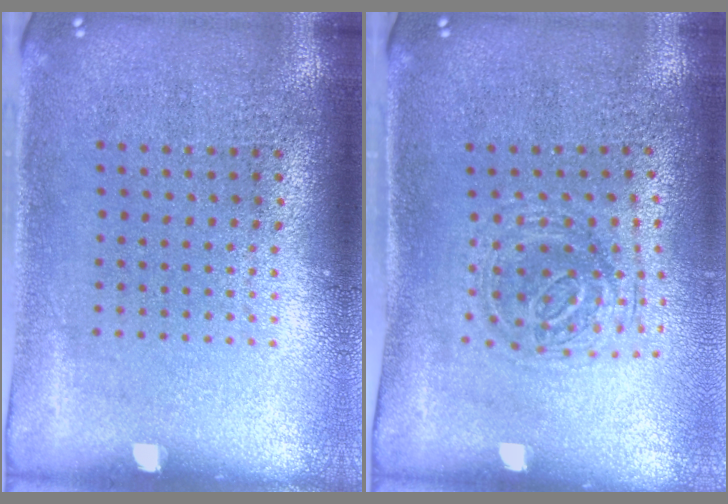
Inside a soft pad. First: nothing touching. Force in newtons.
{"total": 1.1, "press": 1.0, "slide": 0.3}